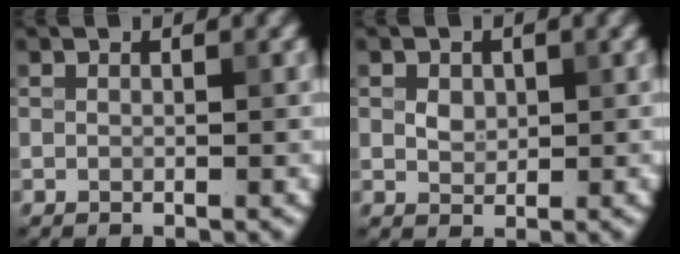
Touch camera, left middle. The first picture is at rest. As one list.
[{"total": 1.4, "force": [0.4, 1.1, 0.7], "torque": [-0.014, 0.000, 0.009]}]